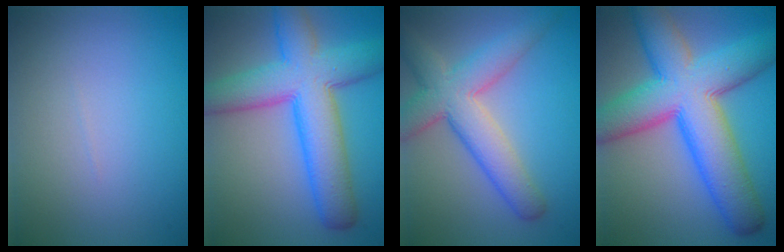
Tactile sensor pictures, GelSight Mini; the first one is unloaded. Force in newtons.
{"total": 9.7, "press": 9.7, "slide": 0.2}
{"total": 6.8, "press": 6.8, "slide": 0.5}
{"total": 12.2, "press": 12.2, "slide": 0.3}